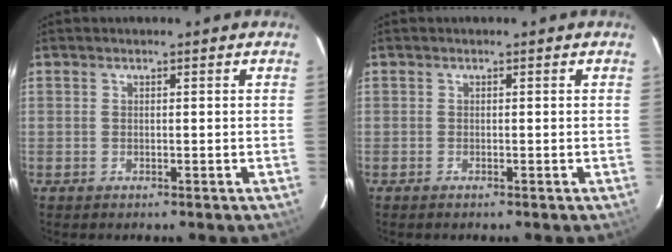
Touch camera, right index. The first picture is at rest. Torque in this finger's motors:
{"motor_torque": [-0.06, -0.06, -0.06, 0.01]}